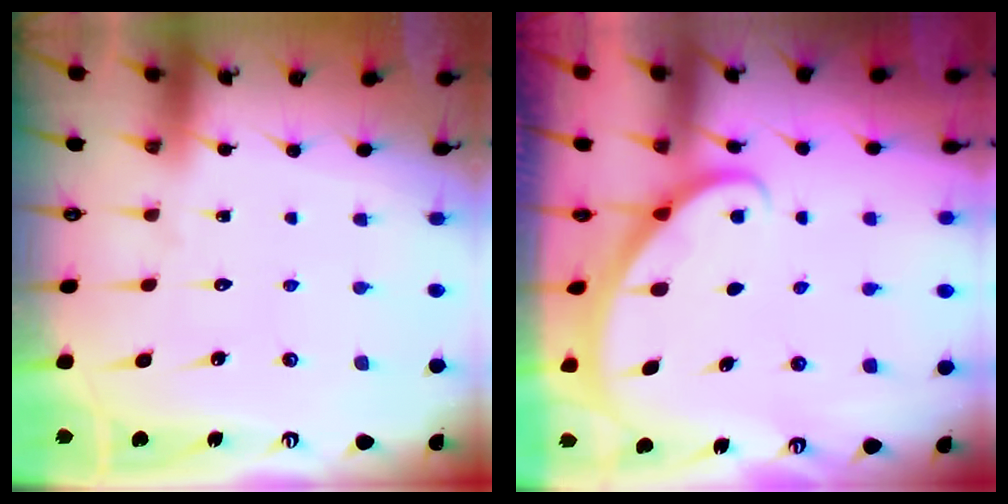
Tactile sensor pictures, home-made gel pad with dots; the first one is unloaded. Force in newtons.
{"total": 2.1, "press": 2.1, "slide": 0.1}